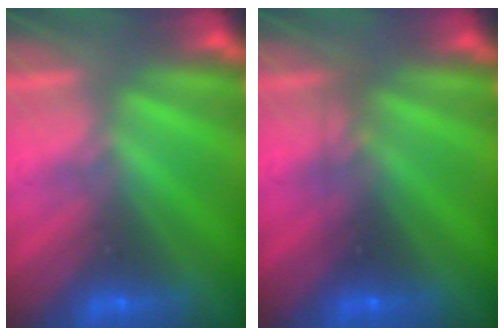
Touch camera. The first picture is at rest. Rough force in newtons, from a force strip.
{"total": 2.3}